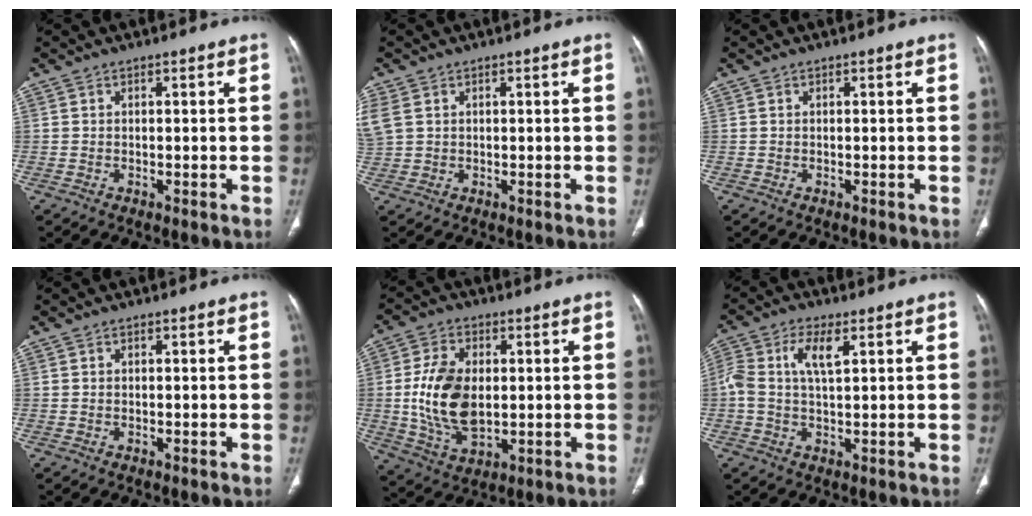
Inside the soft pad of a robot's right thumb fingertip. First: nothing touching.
{"total": 5.4, "force": [1.6, 4.1, 3.1], "torque": [-0.099, 0.014, 0.046]}
{"total": 0.0}
{"total": 0.0}
{"total": 13.5, "force": [0.3, 8.3, 10.6], "torque": [-0.197, -0.007, 0.015]}
{"total": 6.9, "force": [1.7, 3.0, 6.0], "torque": [-0.138, 0.015, 0.032]}